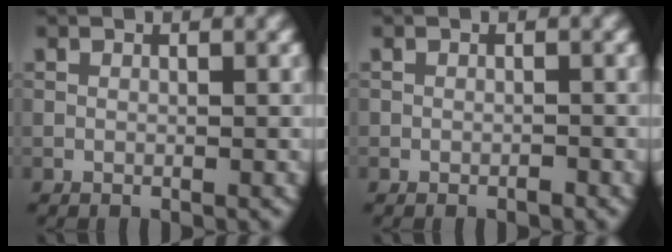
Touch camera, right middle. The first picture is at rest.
{"total": 0.6, "force": [-0.4, 0.3, 0.3], "torque": [-0.001, -0.001, -0.006]}